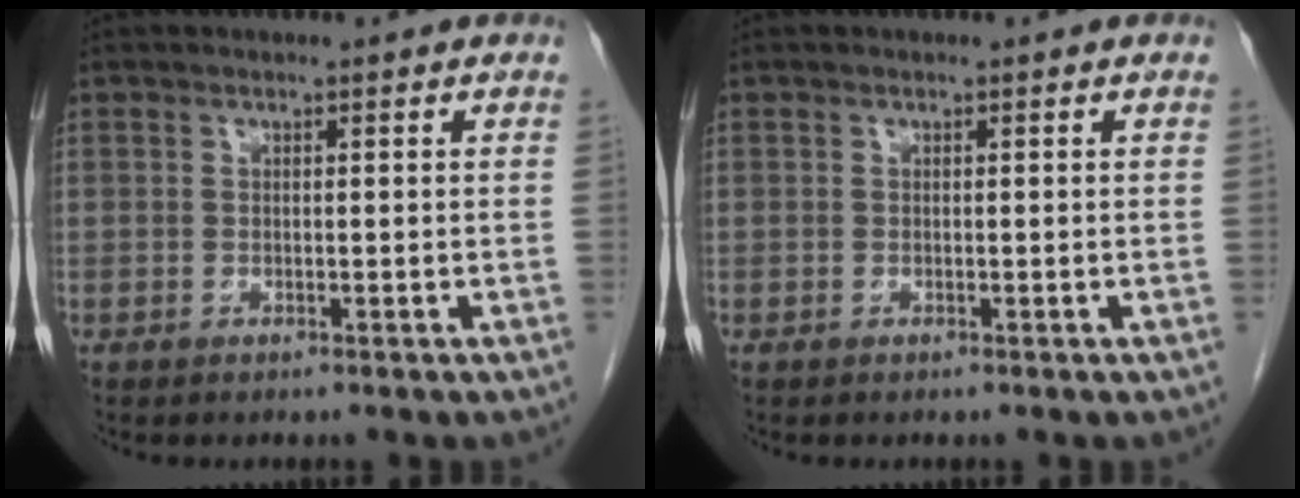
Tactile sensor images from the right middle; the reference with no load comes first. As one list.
[{"total": 0.0}]